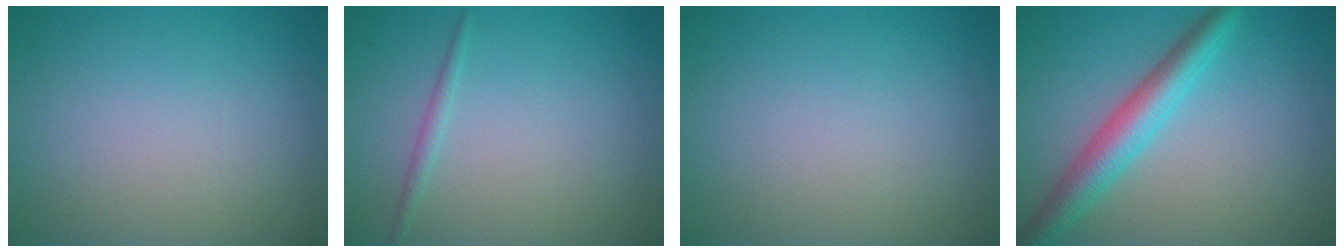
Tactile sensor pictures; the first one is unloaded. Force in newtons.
{"total": 0.9, "press": 0.9, "slide": 0.0}
{"total": 0.0}
{"total": 4.7, "press": 4.7, "slide": 0.2}